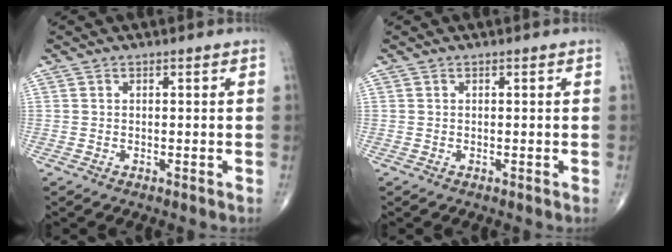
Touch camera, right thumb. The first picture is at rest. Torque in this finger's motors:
{"motor_torque": [-0.11, 0.16, -0.10, 0.00, 0.02]}